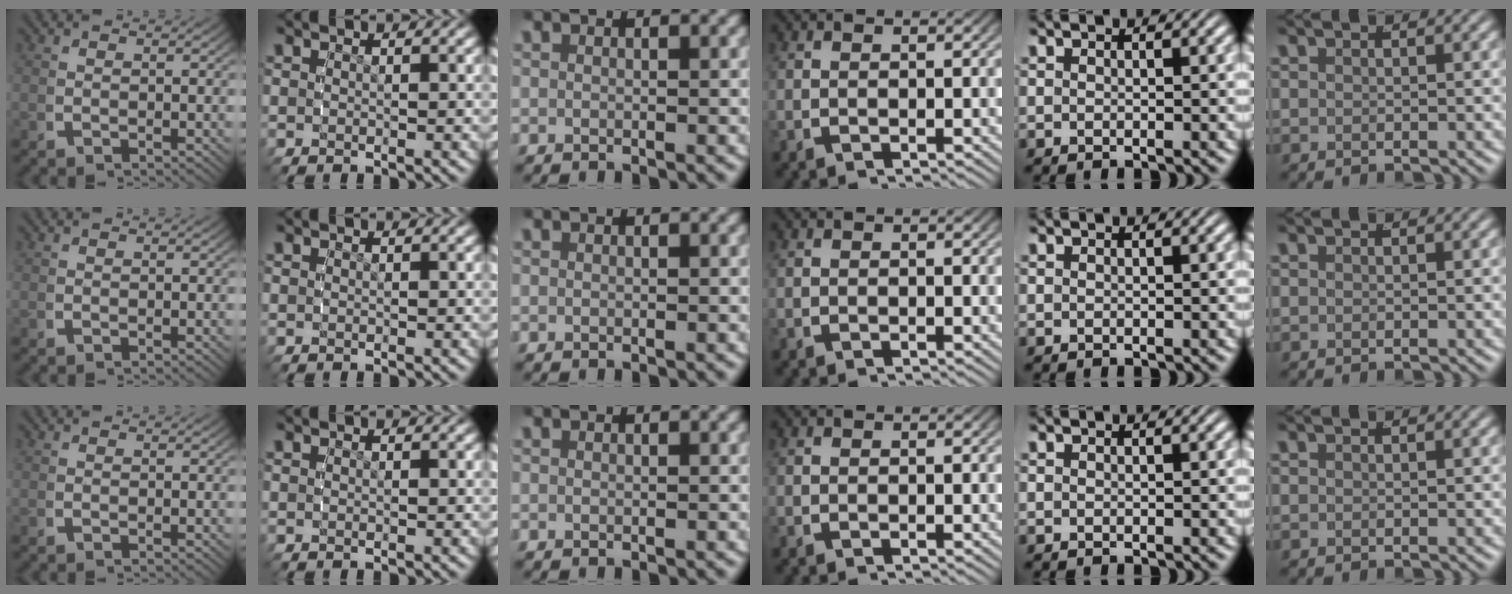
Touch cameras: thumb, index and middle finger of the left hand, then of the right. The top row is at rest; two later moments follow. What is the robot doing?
{"motion": "reach", "object": "glasses case"}